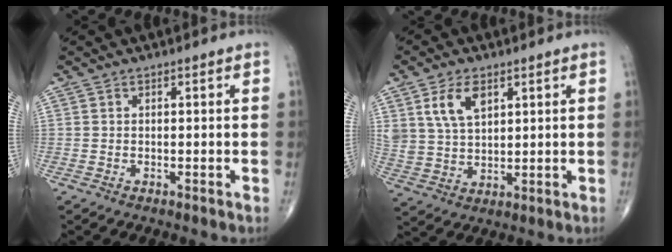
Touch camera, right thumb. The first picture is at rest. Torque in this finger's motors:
{"motor_torque": [0.34, 0.35, 0.91, 0.76, 0.05]}